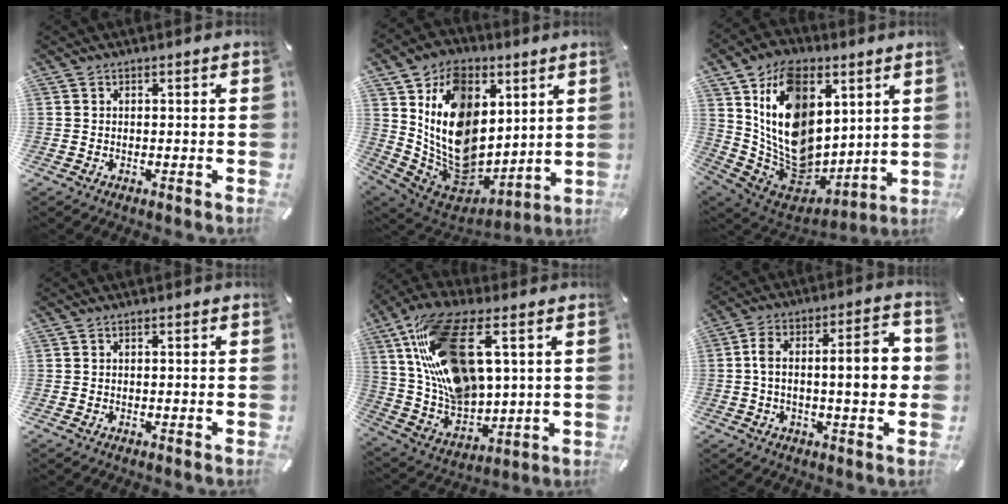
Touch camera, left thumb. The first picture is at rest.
{"total": 18.0, "force": [3.0, 14.7, 10.0], "torque": [-0.197, -0.039, 0.061]}
{"total": 18.7, "force": [5.3, 14.0, 11.2], "torque": [-0.213, -0.044, 0.104]}
{"total": 0.0}
{"total": 21.1, "force": [7.9, 11.5, 15.8], "torque": [-0.335, -0.017, 0.144]}
{"total": 12.3, "force": [-0.2, 4.6, 11.4], "torque": [-0.174, 0.008, -0.008]}